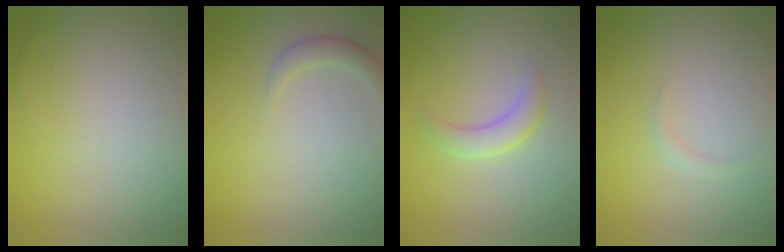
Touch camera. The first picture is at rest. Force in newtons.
{"total": 1.7, "press": 1.7, "slide": 0.1}
{"total": 2.4, "press": 2.4, "slide": 0.1}
{"total": 0.7, "press": 0.7, "slide": 0.1}